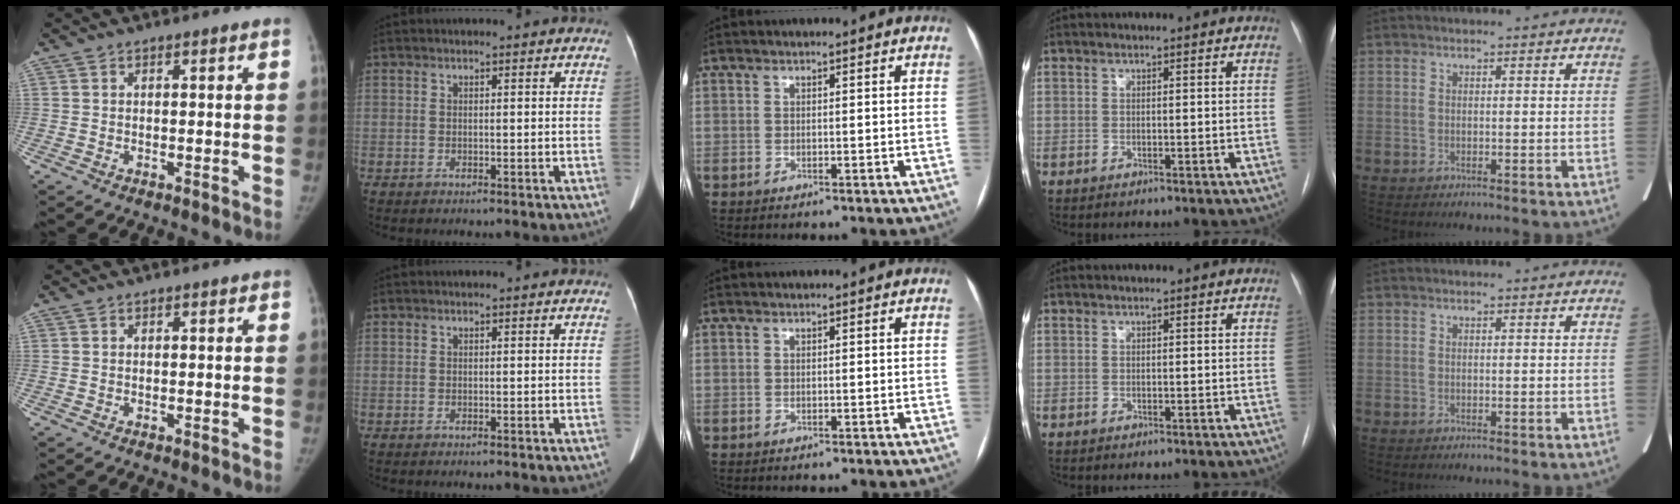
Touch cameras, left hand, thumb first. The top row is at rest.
{}